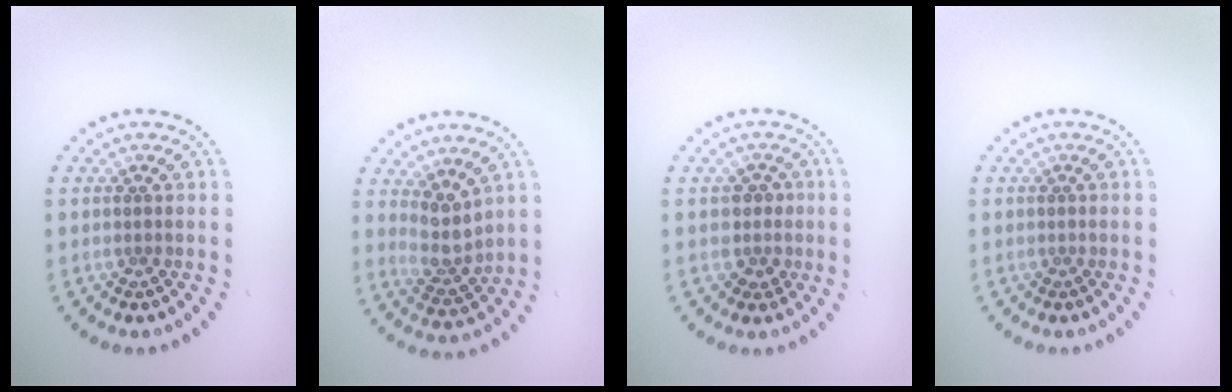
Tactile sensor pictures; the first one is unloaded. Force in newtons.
{"total": 2.9, "press": 2.3, "slide": 1.7}
{"total": 2.1, "press": 1.7, "slide": 1.2}
{"total": 0.0}